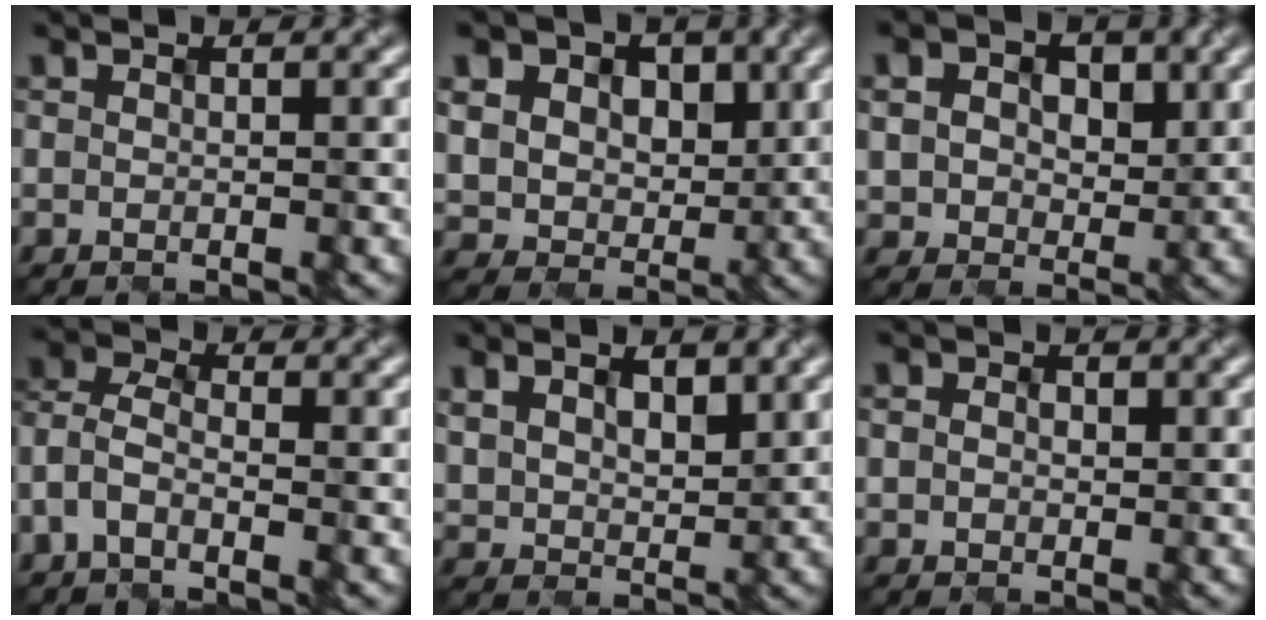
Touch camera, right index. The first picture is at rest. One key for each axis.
{"total": 9.3, "fx": 3.3, "fy": 7.6, "fz": 4.3, "tx": -0.086, "ty": 0.014, "tz": 0.053}
{"total": 6.7, "fx": 2.2, "fy": 5.2, "fz": 3.6, "tx": -0.092, "ty": 0.013, "tz": 0.029}
{"total": 3.4, "fx": -2.1, "fy": 1.7, "fz": 2.2, "tx": -0.053, "ty": 0.009, "tz": -0.054}
{"total": 4.0, "fx": 1.7, "fy": 2.6, "fz": 2.6, "tx": -0.060, "ty": -0.004, "tz": 0.032}
{"total": 2.0, "fx": 0.3, "fy": 1.8, "fz": 0.8, "tx": -0.017, "ty": 0.006, "tz": -0.003}